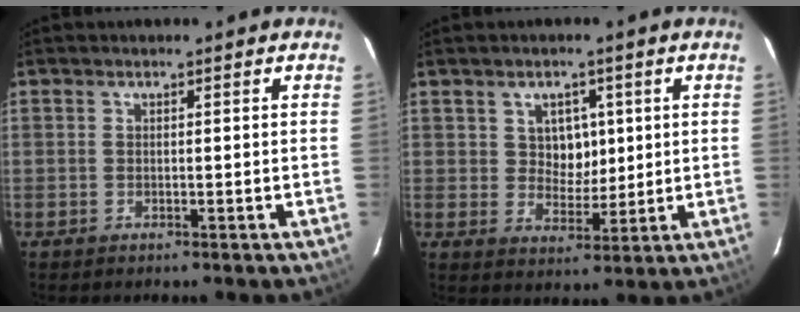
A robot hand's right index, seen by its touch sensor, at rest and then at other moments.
{"total": 5.6, "force": [1.6, 4.6, 2.8], "torque": [-0.040, 0.007, 0.034]}